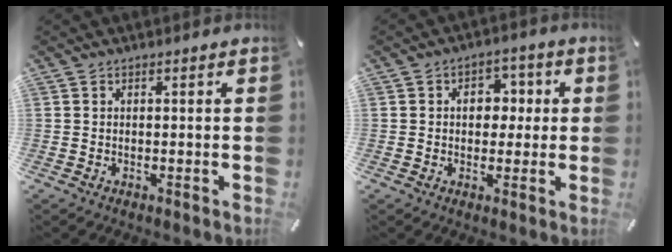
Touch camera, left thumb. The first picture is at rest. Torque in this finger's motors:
{"motor_torque": [0.89, 0.87, 0.28, -0.32, 0.10]}